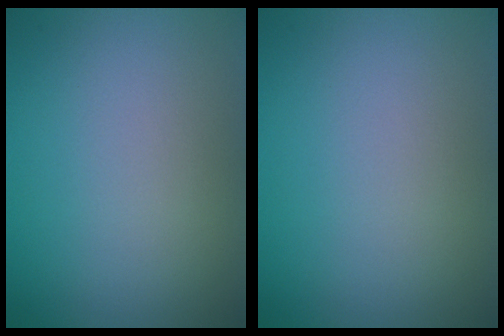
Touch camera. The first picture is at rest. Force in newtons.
{"total": 0.0}